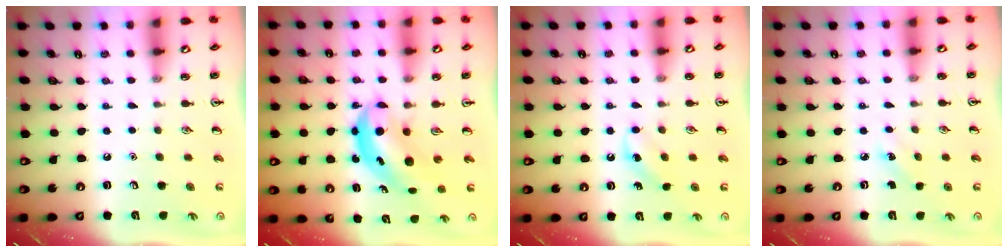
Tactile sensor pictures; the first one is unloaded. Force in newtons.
{"total": 5.5, "press": 5.4, "slide": 1.2}
{"total": 6.1, "press": 5.9, "slide": 1.6}
{"total": 2.4, "press": 2.3, "slide": 0.9}